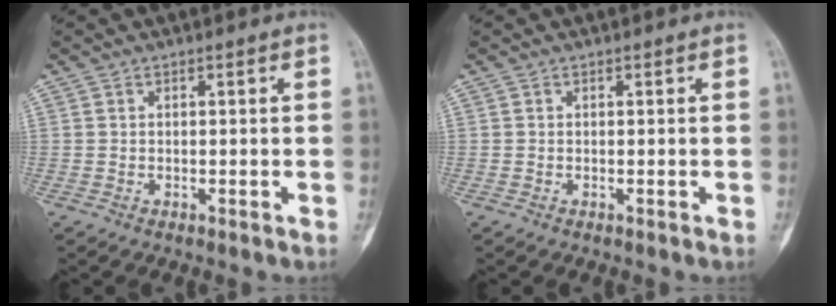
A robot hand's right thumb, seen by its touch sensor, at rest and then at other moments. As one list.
[{"total": 0.0}]